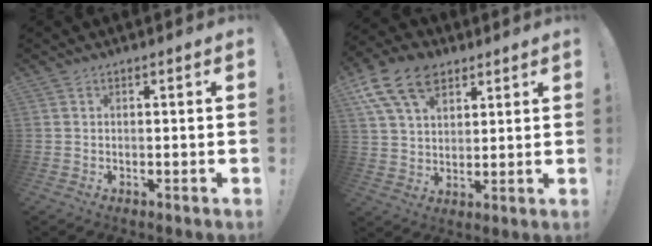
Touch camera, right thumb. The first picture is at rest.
{"total": 15.2, "force": [8.1, 9.7, 8.5], "torque": [-0.151, -0.032, 0.152]}